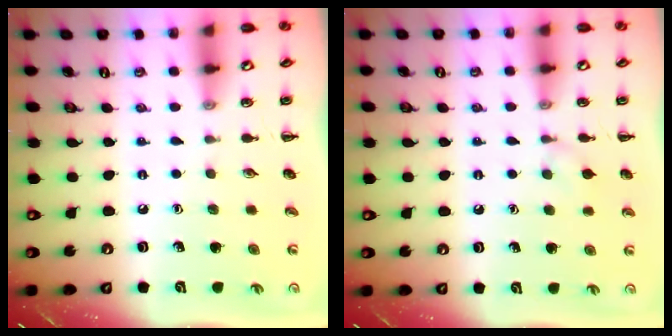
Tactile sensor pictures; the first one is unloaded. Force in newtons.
{"total": 5.4, "press": 4.9, "slide": 2.1}